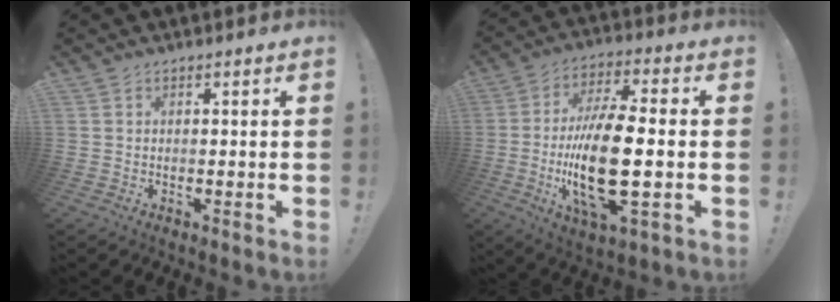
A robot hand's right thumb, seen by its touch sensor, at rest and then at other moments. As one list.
[{"total": 19.5, "force": [-2.7, 6.2, 18.2], "torque": [-0.365, -0.011, -0.049]}]